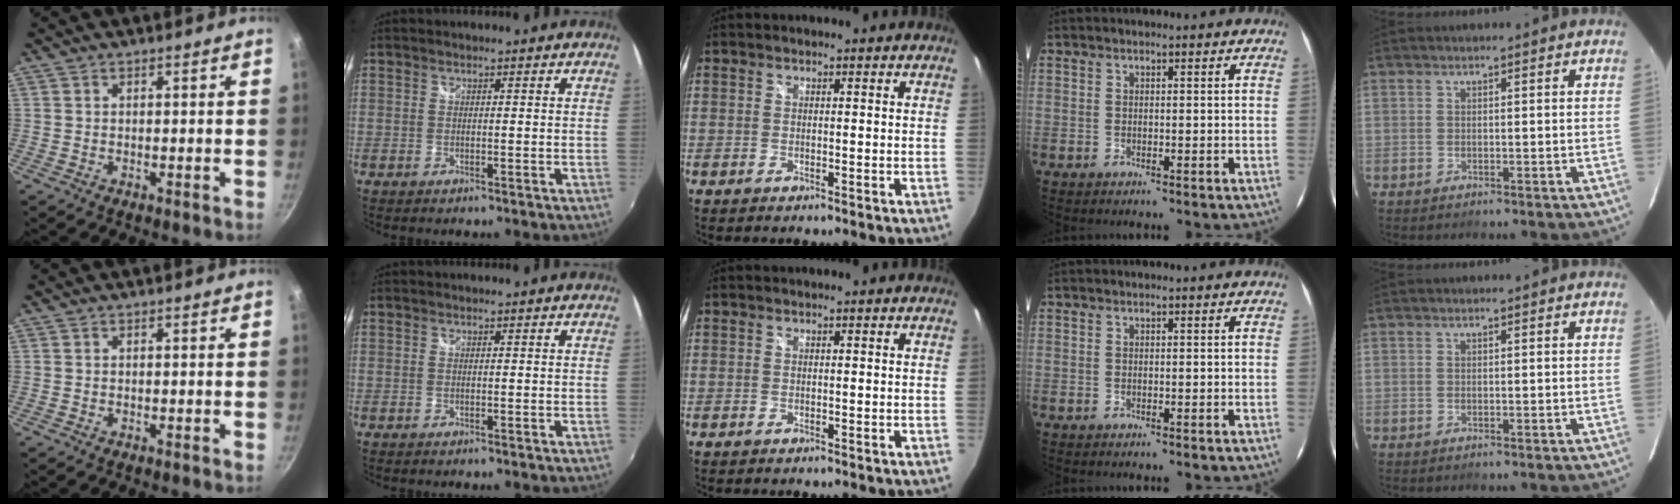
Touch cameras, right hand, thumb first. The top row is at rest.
{}